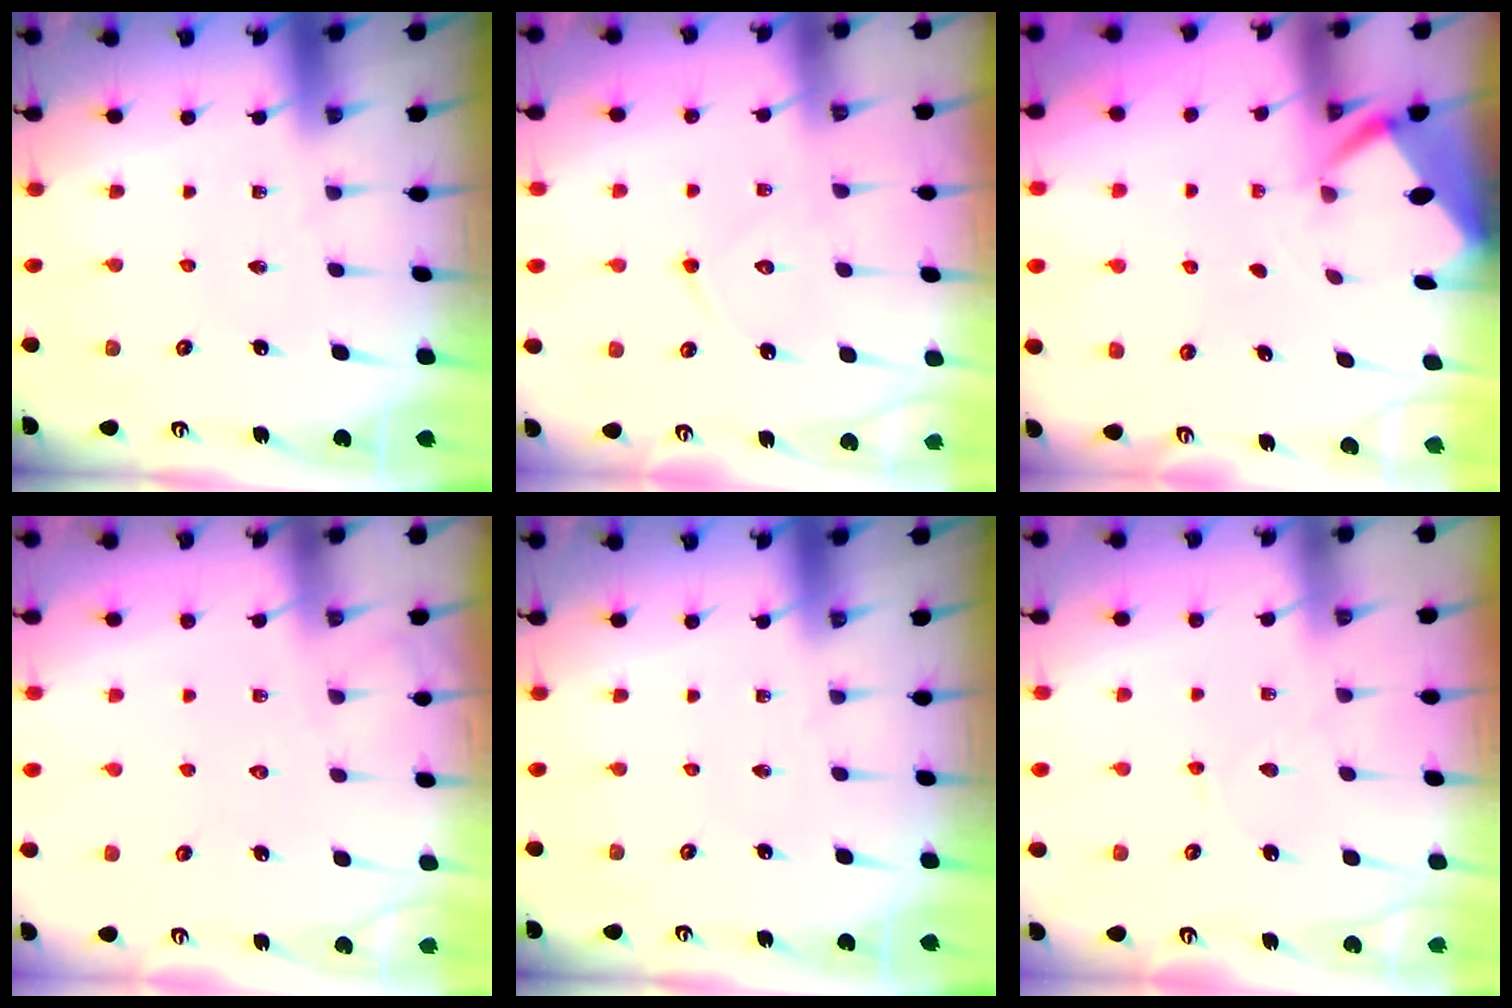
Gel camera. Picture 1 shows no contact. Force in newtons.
{"total": 8.8, "press": 8.8, "slide": 0.8}
{"total": 2.5, "press": 2.5, "slide": 0.3}
{"total": 3.9, "press": 3.8, "slide": 0.5}
{"total": 0.0}
{"total": 3.4, "press": 3.3, "slide": 0.5}